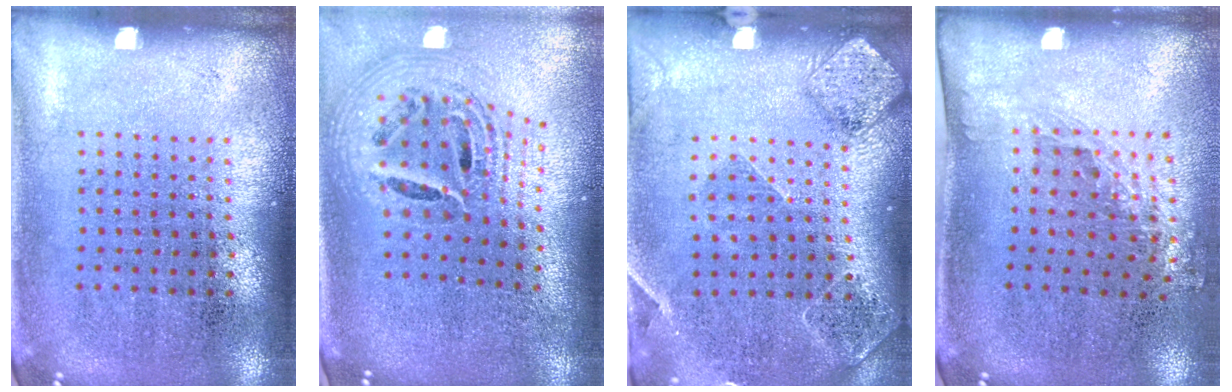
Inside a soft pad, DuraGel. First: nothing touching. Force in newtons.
{"total": 2.1, "press": 1.7, "slide": 1.4}
{"total": 1.6, "press": 1.6, "slide": 0.4}
{"total": 1.5, "press": 1.2, "slide": 1.0}